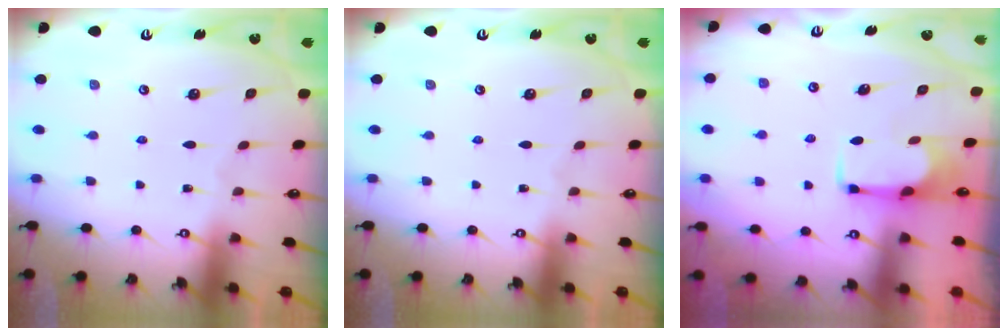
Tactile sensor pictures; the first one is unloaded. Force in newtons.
{"total": 0.0}
{"total": 1.7, "press": 1.5, "slide": 0.7}